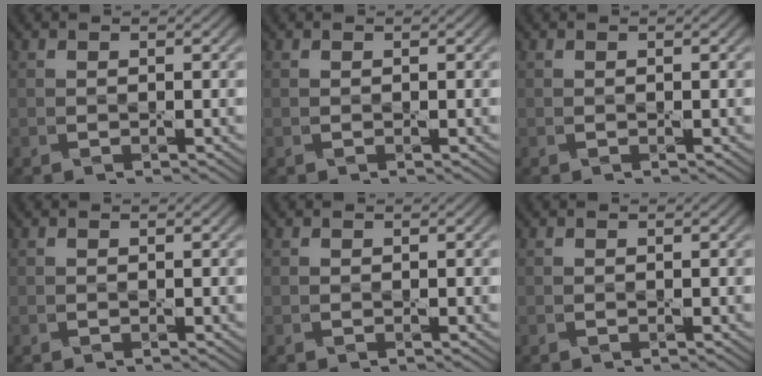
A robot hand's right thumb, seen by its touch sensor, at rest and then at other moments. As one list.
[{"total": 0.0}, {"total": 0.0}, {"total": 0.0}, {"total": 0.0}, {"total": 0.0}]